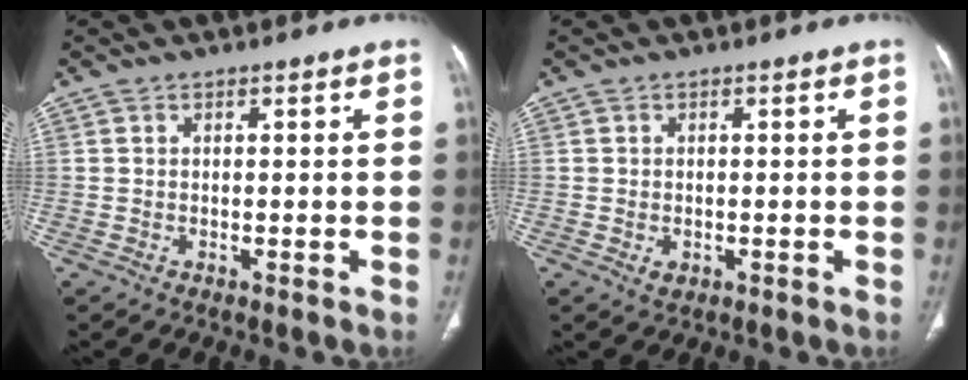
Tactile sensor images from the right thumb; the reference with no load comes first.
{"total": 1.6, "force": [-0.4, 1.3, 1.0], "torque": [-0.011, 0.000, -0.001]}